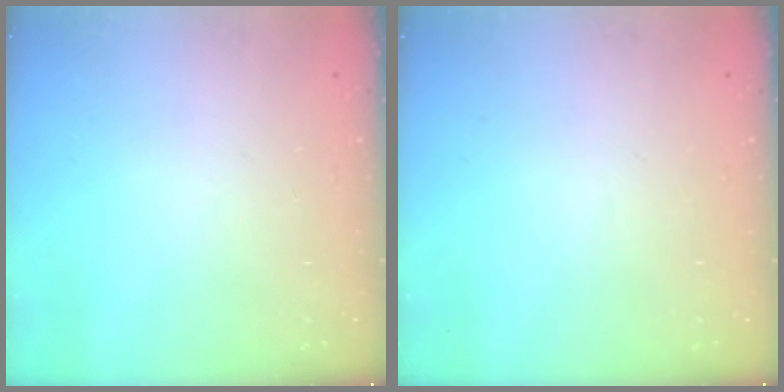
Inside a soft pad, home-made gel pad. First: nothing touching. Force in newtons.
{"total": 0.0}